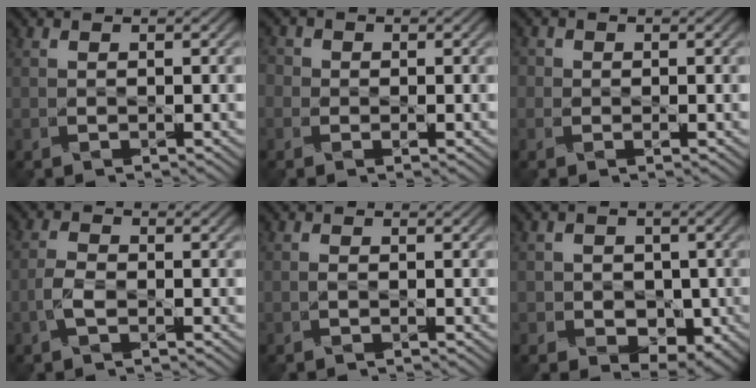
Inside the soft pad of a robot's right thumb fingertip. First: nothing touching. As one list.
[{"total": 2.7, "force": [-0.3, 2.3, 1.3], "torque": [-0.030, 0.005, -0.017]}, {"total": 2.0, "force": [-0.1, 1.7, 1.0], "torque": [-0.017, 0.004, -0.008]}, {"total": 2.2, "force": [-1.2, 0.9, 1.7], "torque": [-0.041, 0.003, -0.026]}, {"total": 0.5, "force": [-0.4, 0.1, 0.4], "torque": [-0.007, 0.000, -0.010]}, {"total": 6.0, "force": [-0.9, 5.7, 1.8], "torque": [-0.051, 0.001, -0.035]}]